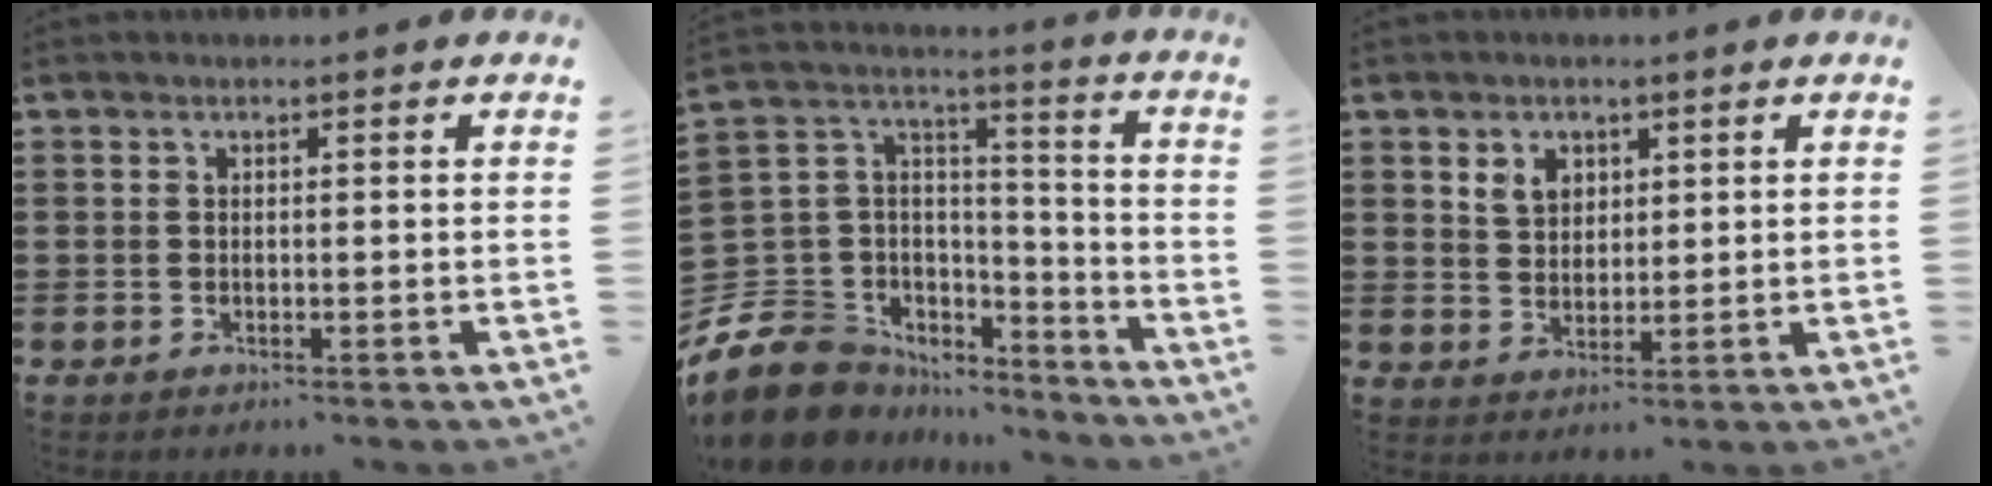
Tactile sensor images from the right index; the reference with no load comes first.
{"total": 10.4, "force": [-6.9, 7.4, 2.5], "torque": [-0.101, 0.003, -0.133]}
{"total": 3.9, "force": [2.0, 3.0, 1.5], "torque": [-0.041, 0.012, 0.036]}